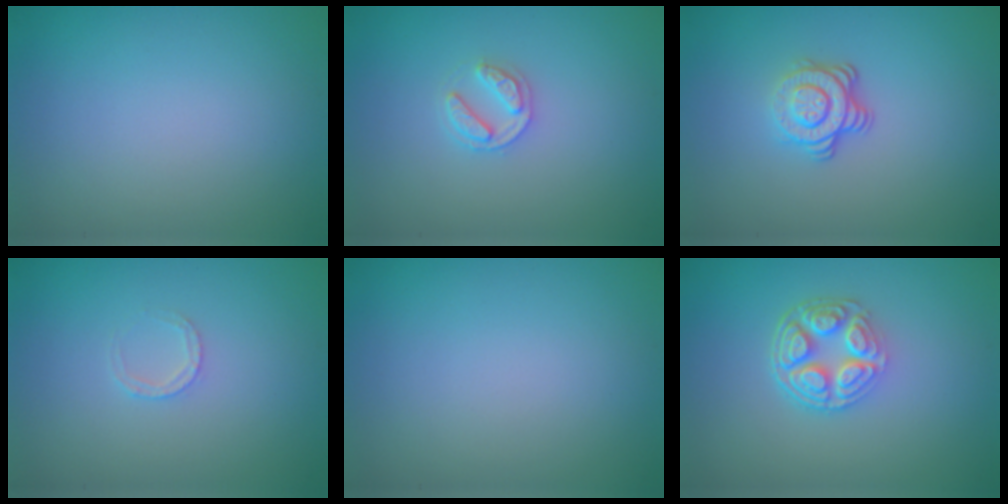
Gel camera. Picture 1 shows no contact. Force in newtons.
{"total": 2.0, "press": 2.0, "slide": 0.3}
{"total": 3.7, "press": 2.6, "slide": 2.6}
{"total": 1.3, "press": 1.3, "slide": 0.2}
{"total": 0.0}
{"total": 4.9, "press": 3.6, "slide": 3.3}